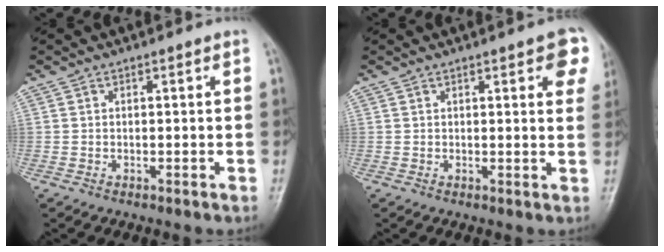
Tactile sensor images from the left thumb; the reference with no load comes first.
{"total": 6.8, "force": [3.2, 2.0, 5.7], "torque": [-0.046, -0.007, 0.030]}